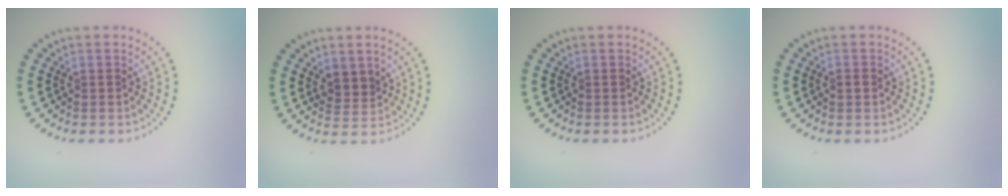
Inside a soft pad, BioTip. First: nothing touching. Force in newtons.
{"total": 1.9, "press": 1.4, "slide": 1.3}
{"total": 0.0}
{"total": 0.9, "press": 0.9, "slide": 0.1}